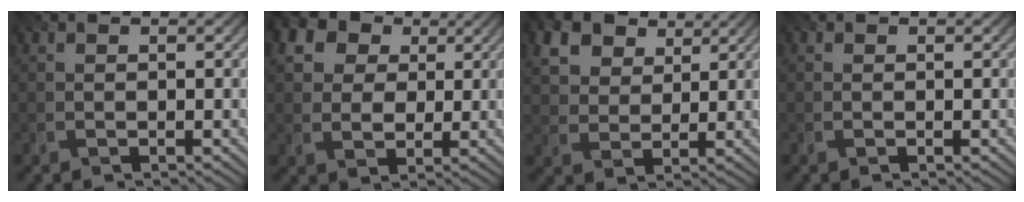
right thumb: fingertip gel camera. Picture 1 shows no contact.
{"total": 12.2, "force": [5.4, 9.2, 5.8], "torque": [-0.158, 0.025, 0.106]}
{"total": 8.5, "force": [4.7, 5.6, 4.4], "torque": [-0.127, 0.000, 0.083]}
{"total": 0.0}